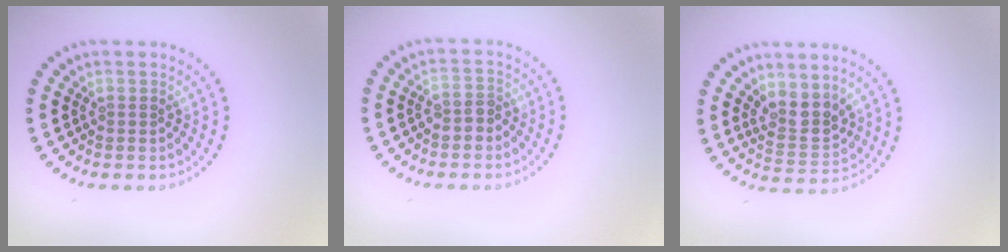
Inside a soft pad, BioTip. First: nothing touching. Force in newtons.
{"total": 1.7, "press": 1.6, "slide": 0.7}
{"total": 3.2, "press": 2.9, "slide": 1.3}